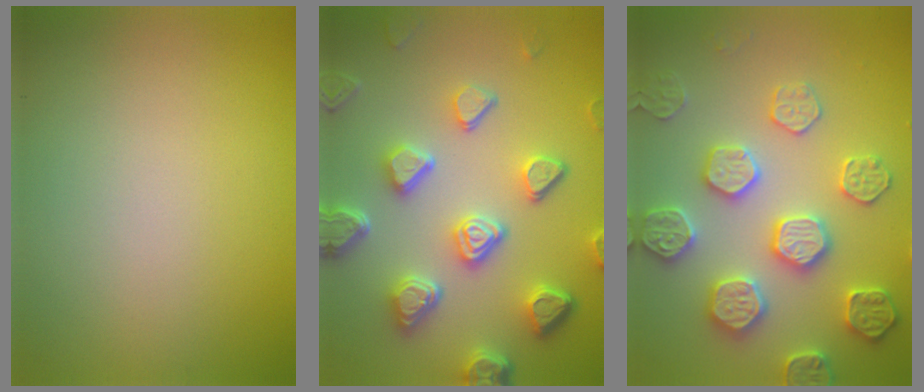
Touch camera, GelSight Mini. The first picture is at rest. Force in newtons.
{"total": 6.9, "press": 5.4, "slide": 4.2}
{"total": 5.4, "press": 5.3, "slide": 1.2}